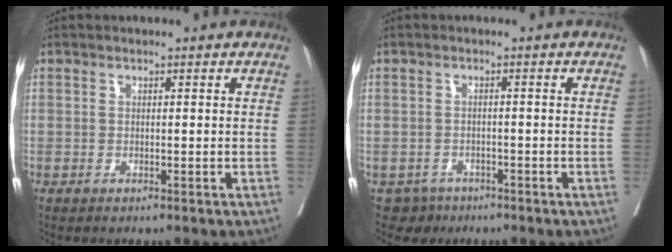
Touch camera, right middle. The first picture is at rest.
{"total": 2.7, "force": [-1.8, 2.0, -0.4], "torque": [0.007, 0.007, -0.026]}